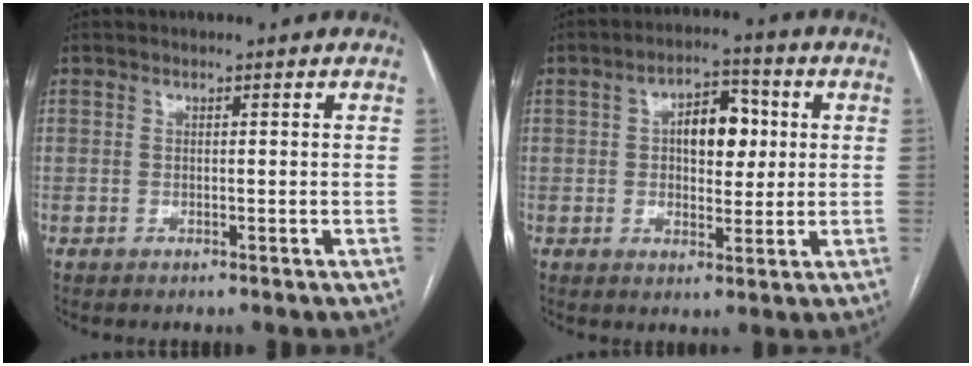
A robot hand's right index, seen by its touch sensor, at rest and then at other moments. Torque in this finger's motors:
{"motor_torque": [0.55, 0.11, 0.21, 0.05]}